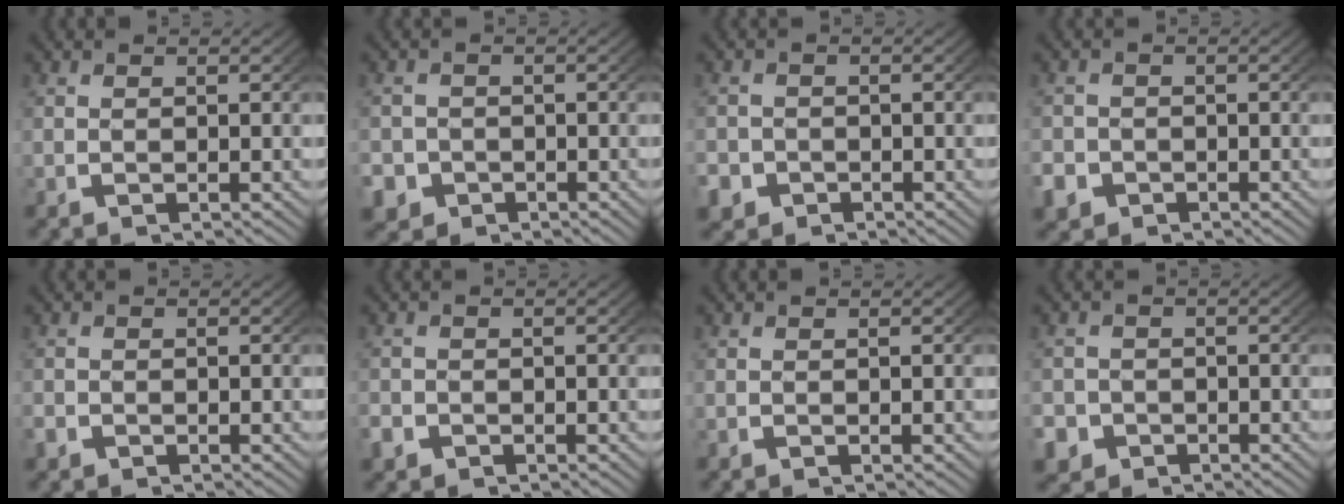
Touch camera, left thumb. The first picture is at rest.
{"total": 4.7, "force": [-2.7, 3.8, 1.0], "torque": [-0.030, -0.034, -0.036]}
{"total": 3.6, "force": [-2.2, 2.8, 0.5], "torque": [-0.021, -0.027, -0.030]}
{"total": 3.4, "force": [-2.0, 2.7, 0.6], "torque": [-0.025, -0.023, -0.028]}
{"total": 1.1, "force": [-0.6, 0.9, 0.2], "torque": [-0.010, -0.008, -0.012]}
{"total": 1.8, "force": [-1.1, 1.4, 0.2], "torque": [-0.013, -0.011, -0.020]}
{"total": 0.0}
{"total": 4.5, "force": [-2.6, 3.6, 0.8], "torque": [-0.027, -0.031, -0.036]}